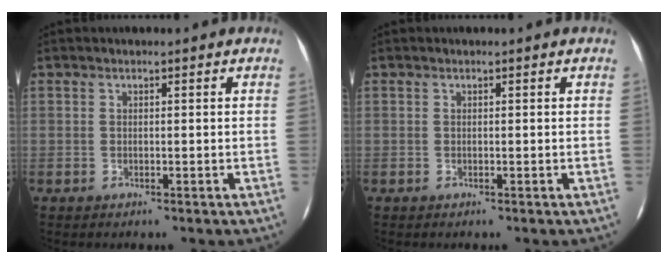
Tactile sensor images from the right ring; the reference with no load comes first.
{"total": 0.0}